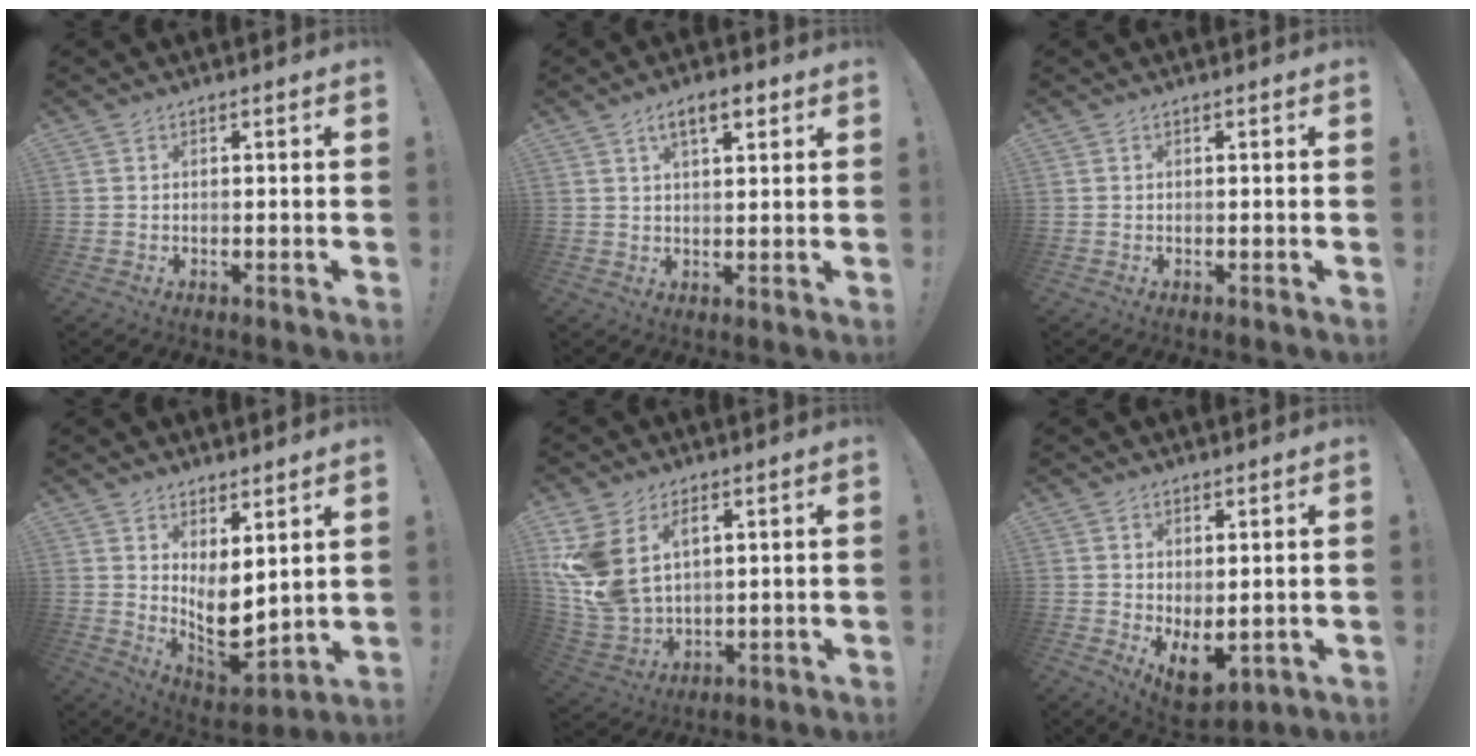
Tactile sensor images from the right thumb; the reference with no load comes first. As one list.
[{"total": 6.2, "force": [3.3, 2.3, 4.6], "torque": [-0.069, -0.009, 0.054]}, {"total": 0.0}, {"total": 8.6, "force": [2.1, 4.5, 7.0], "torque": [-0.099, -0.046, 0.049]}, {"total": 13.4, "force": [5.5, 9.2, 8.0], "torque": [-0.176, -0.032, 0.108]}, {"total": 6.8, "force": [0.5, 4.0, 5.5], "torque": [-0.058, -0.018, 0.025]}]